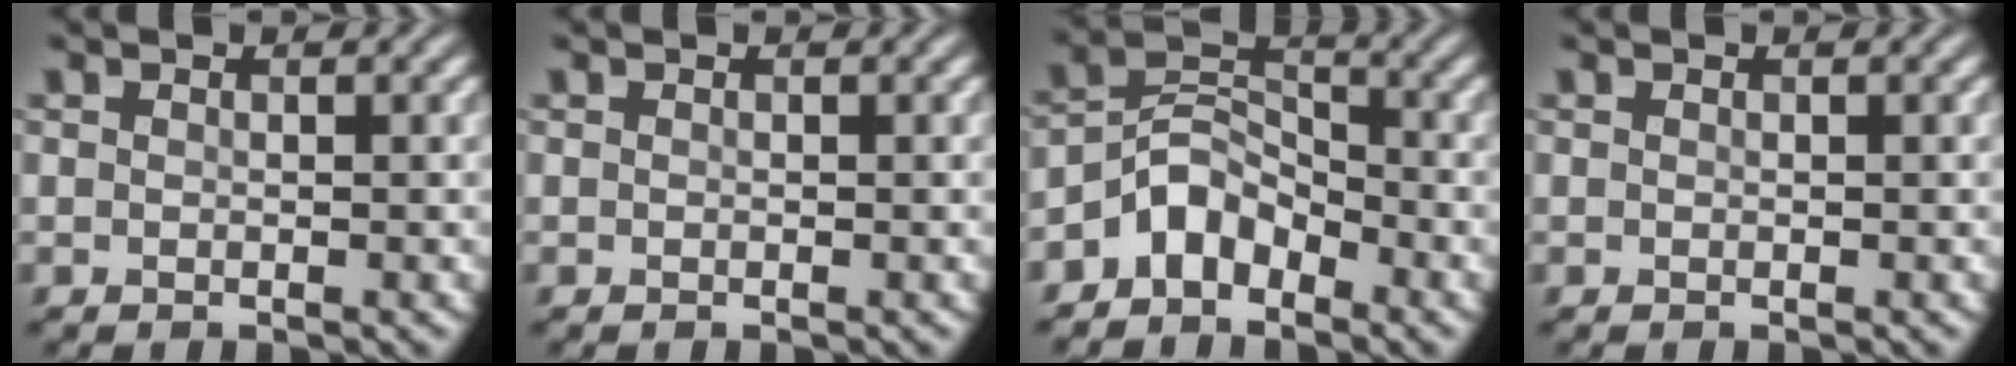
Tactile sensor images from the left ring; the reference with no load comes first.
{"total": 0.0}
{"total": 4.3, "force": [-2.9, 2.5, 2.0], "torque": [-0.031, 0.013, -0.067]}
{"total": 0.0}